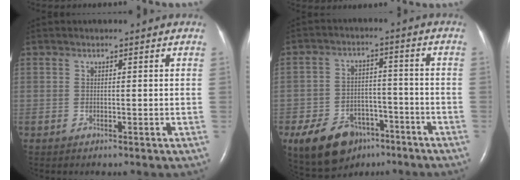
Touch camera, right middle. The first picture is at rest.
{"total": 12.7, "force": [-8.1, 7.5, 6.2], "torque": [-0.111, 0.006, -0.125]}